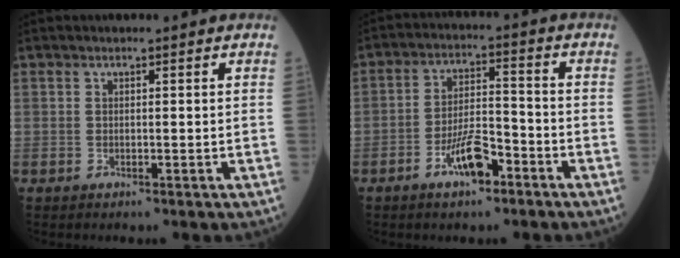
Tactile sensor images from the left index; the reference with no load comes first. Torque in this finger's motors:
{"motor_torque": [0.13, 0.15, 0.18, 0.07]}